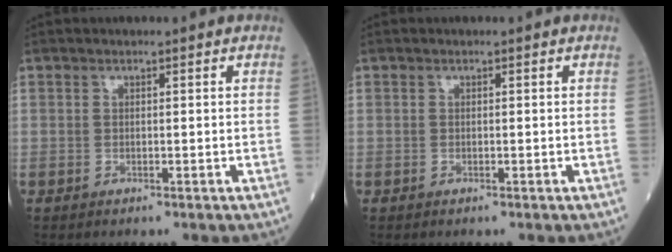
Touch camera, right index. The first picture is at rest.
{"total": 0.0}